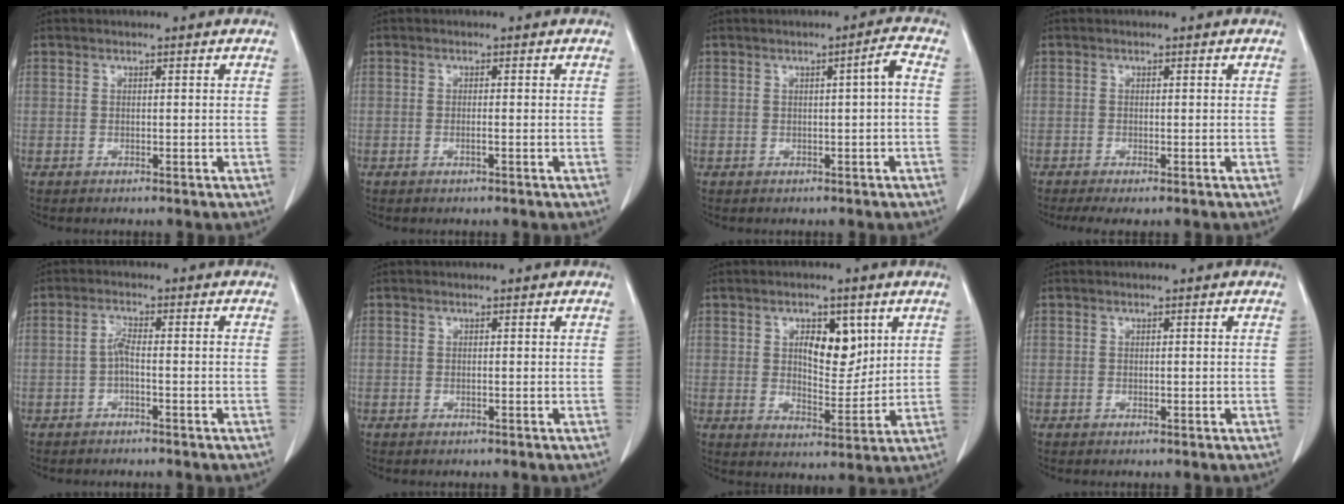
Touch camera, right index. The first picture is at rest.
{"total": 0.7, "force": [-0.3, -0.1, 0.6], "torque": [-0.016, -0.001, -0.004]}
{"total": 2.4, "force": [0.1, -0.1, 2.4], "torque": [-0.037, 0.005, 0.002]}
{"total": 3.8, "force": [-3.0, 0.9, 2.3], "torque": [-0.033, -0.011, -0.044]}
{"total": 2.1, "force": [-0.8, 0.4, 1.9], "torque": [-0.037, 0.004, -0.015]}
{"total": 0.0}
{"total": 7.7, "force": [2.9, 3.6, 6.2], "torque": [-0.094, 0.000, 0.051]}
{"total": 0.0}